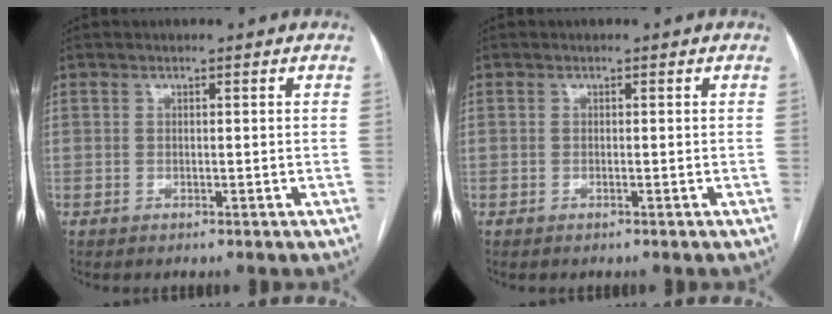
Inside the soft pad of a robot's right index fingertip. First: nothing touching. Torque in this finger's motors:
{"motor_torque": [0.26, 0.10, 0.00, 0.00]}